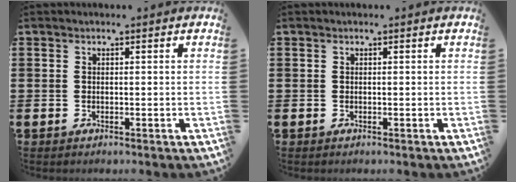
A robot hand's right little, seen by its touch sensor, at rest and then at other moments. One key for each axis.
{"total": 0.0}